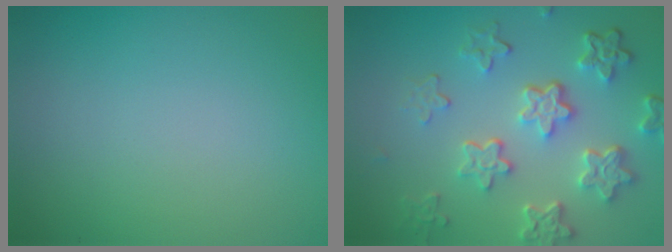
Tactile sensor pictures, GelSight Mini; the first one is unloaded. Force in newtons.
{"total": 5.8, "press": 4.4, "slide": 3.8}